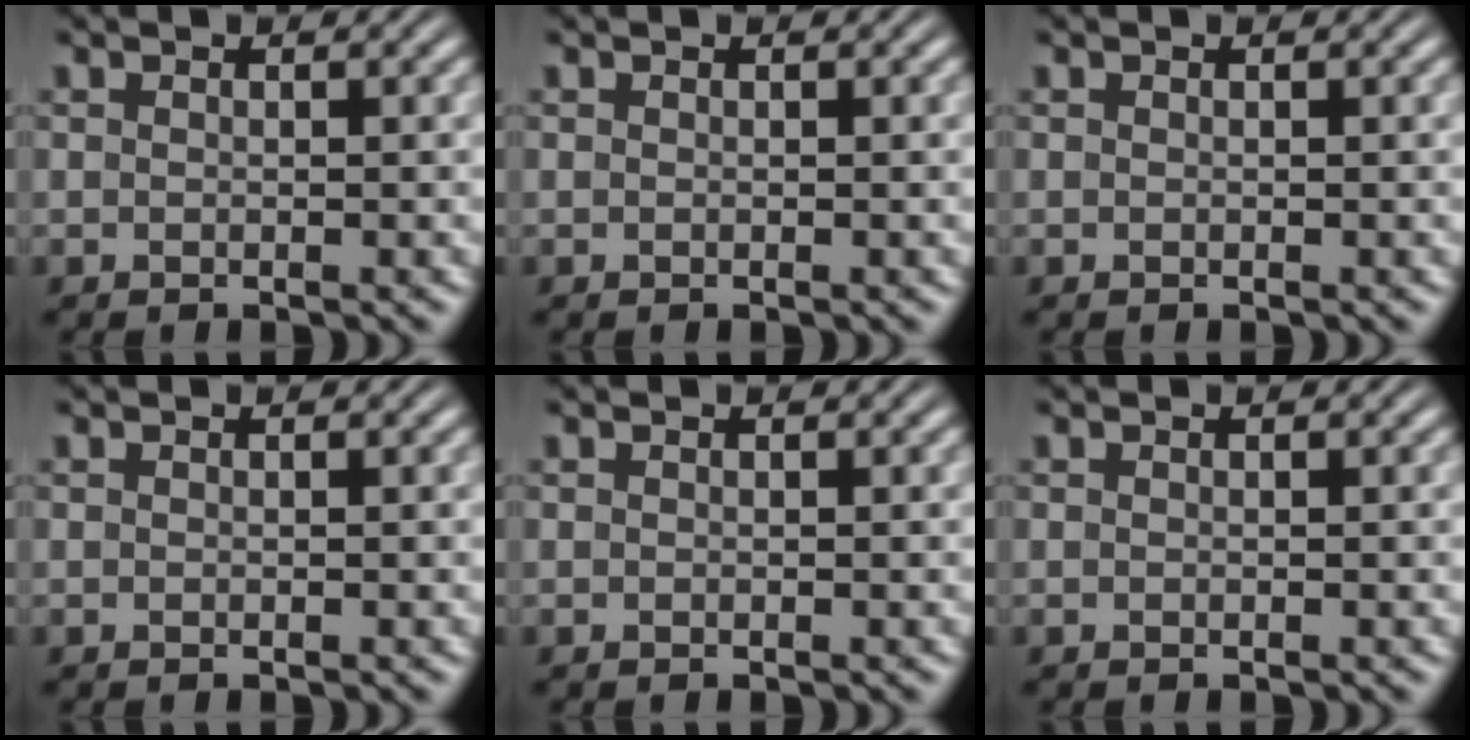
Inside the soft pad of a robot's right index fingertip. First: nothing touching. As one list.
[{"total": 0.0}, {"total": 0.0}, {"total": 0.0}, {"total": 0.0}, {"total": 0.0}]